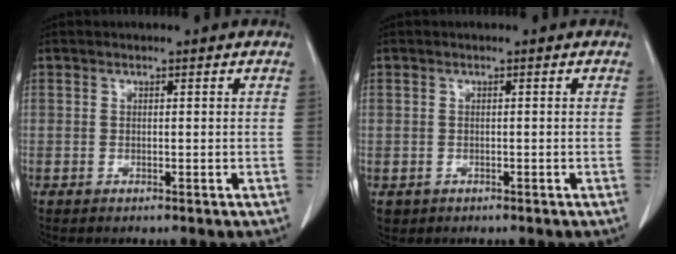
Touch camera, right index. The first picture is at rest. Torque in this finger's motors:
{"motor_torque": [-0.44, 0.13, -1.05, -0.21]}